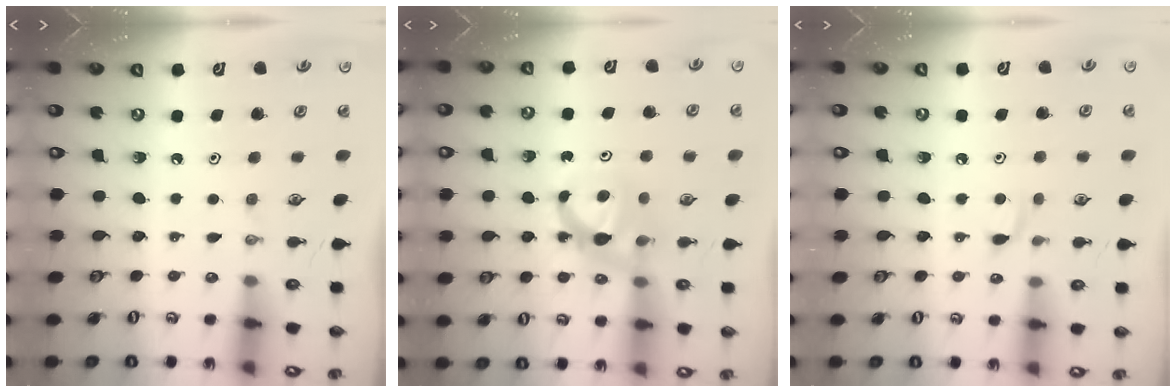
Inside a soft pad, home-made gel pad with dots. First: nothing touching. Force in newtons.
{"total": 6.9, "press": 6.9, "slide": 0.3}
{"total": 4.1, "press": 4.1, "slide": 0.6}